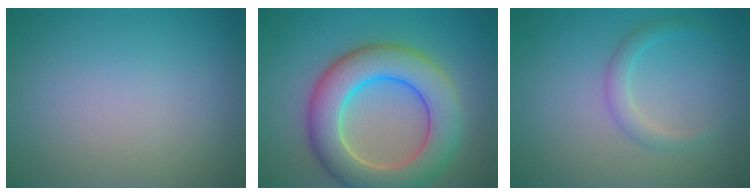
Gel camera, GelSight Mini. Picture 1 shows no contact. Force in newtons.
{"total": 9.1, "press": 9.1, "slide": 0.5}
{"total": 1.7, "press": 1.7, "slide": 0.1}